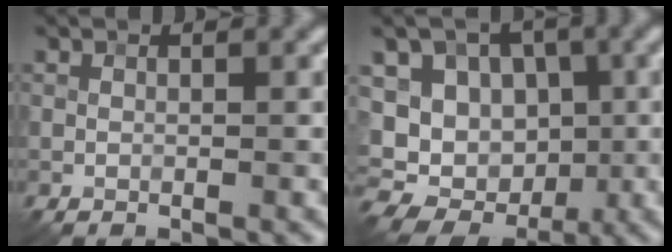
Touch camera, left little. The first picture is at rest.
{"total": 12.8, "force": [-0.6, 11.0, 6.4], "torque": [-0.102, 0.029, -0.030]}